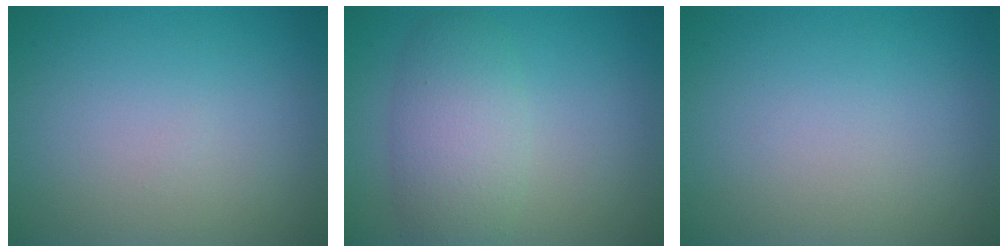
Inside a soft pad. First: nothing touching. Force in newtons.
{"total": 4.8, "press": 4.8, "slide": 0.3}
{"total": 0.0}